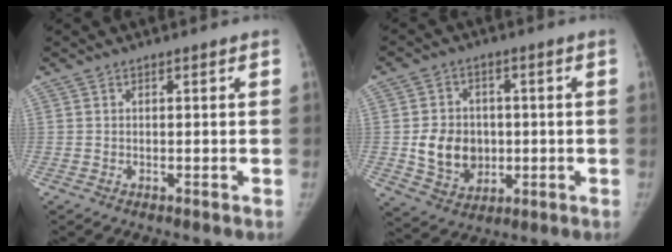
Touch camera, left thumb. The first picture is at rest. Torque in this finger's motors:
{"motor_torque": [0.01, 0.14, 0.04, -0.01, 0.03]}